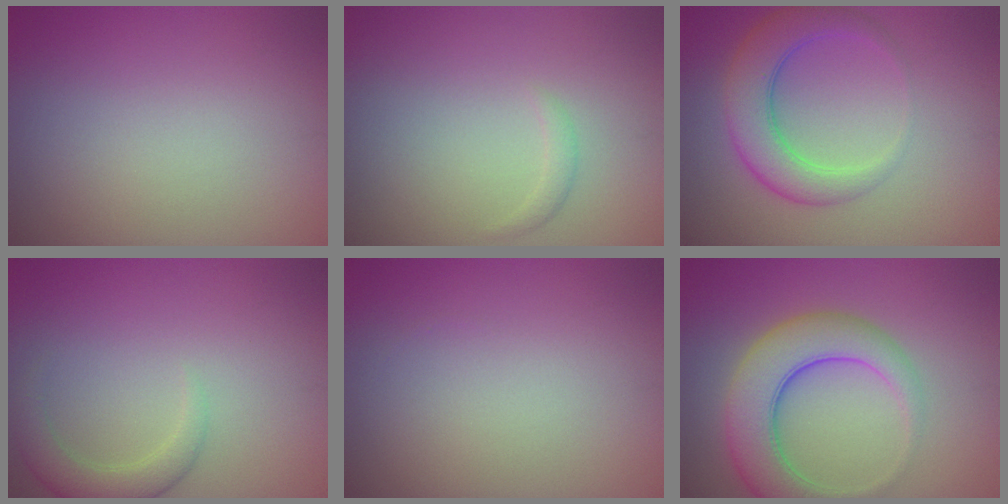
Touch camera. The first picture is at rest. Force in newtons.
{"total": 0.8, "press": 0.8, "slide": 0.1}
{"total": 5.1, "press": 5.1, "slide": 0.1}
{"total": 2.8, "press": 2.7, "slide": 0.2}
{"total": 0.0}
{"total": 6.7, "press": 6.7, "slide": 0.4}